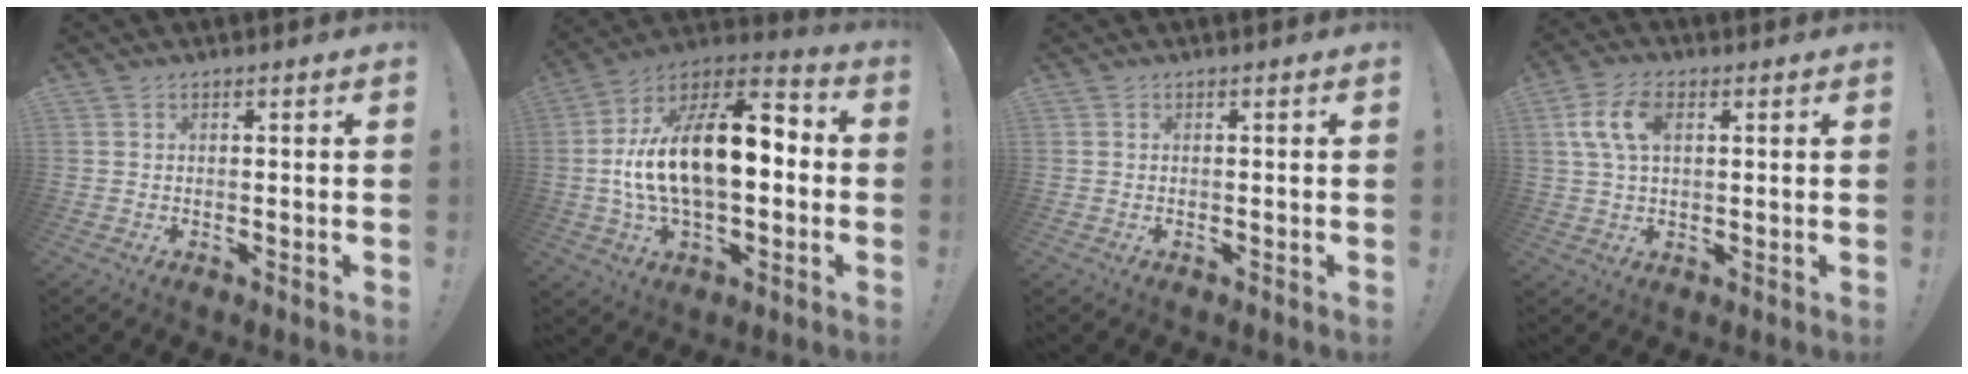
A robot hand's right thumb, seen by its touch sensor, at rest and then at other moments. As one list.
[{"total": 21.4, "force": [0.4, 11.0, 18.4], "torque": [-0.310, 0.001, 0.007]}, {"total": 0.0}, {"total": 9.1, "force": [2.6, 5.4, 6.9], "torque": [-0.130, 0.004, 0.047]}]